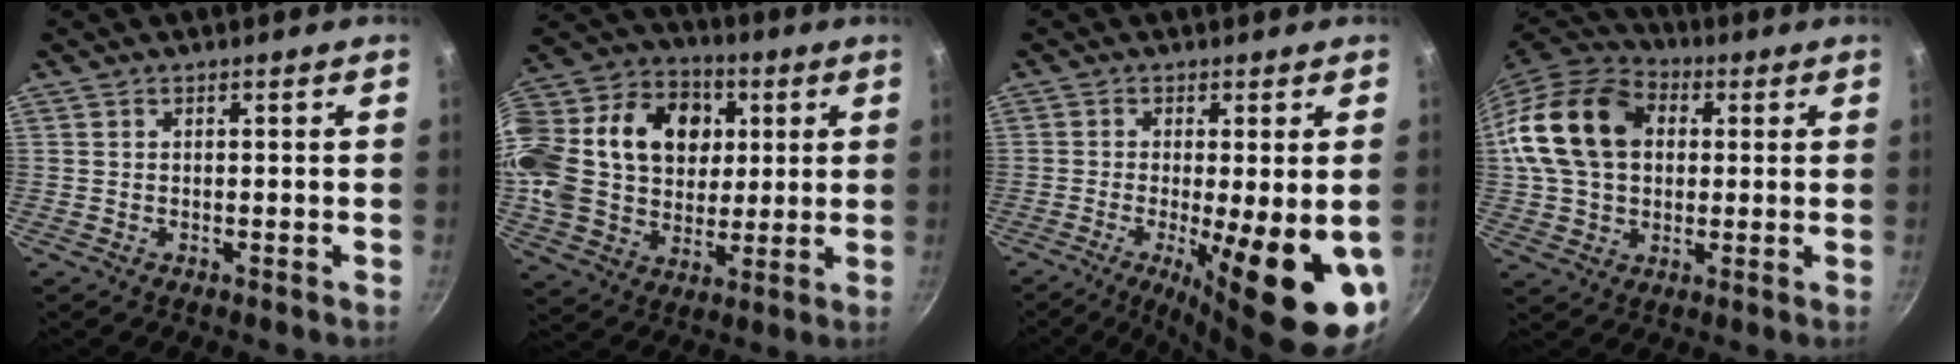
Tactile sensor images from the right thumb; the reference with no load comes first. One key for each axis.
{"total": 29.7, "fx": 5.6, "fy": 22.5, "fz": 18.5, "tx": -0.371, "ty": 0.036, "tz": 0.099}
{"total": 17.2, "fx": -3.8, "fy": 4.5, "fz": 16.1, "tx": -0.227, "ty": -0.018, "tz": -0.044}
{"total": 18.7, "fx": 3.1, "fy": 13.8, "fz": 12.3, "tx": -0.213, "ty": 0.026, "tz": 0.045}